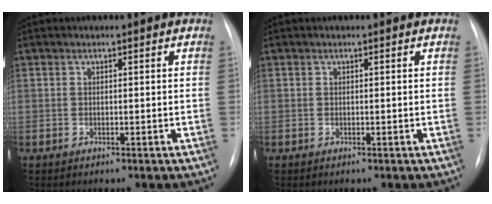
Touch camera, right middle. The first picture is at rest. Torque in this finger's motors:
{"motor_torque": [-0.22, 0.05, -0.01, 0.00]}